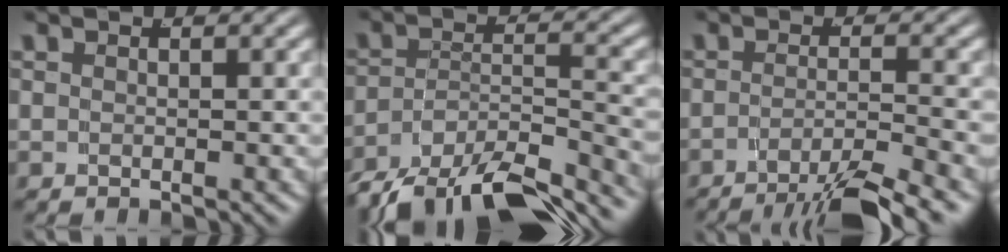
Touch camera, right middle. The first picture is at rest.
{"total": 11.5, "force": [-8.6, 5.2, 5.6], "torque": [-0.078, -0.025, -0.131]}
{"total": 7.1, "force": [-5.5, 1.5, 4.2], "torque": [-0.050, -0.017, -0.079]}